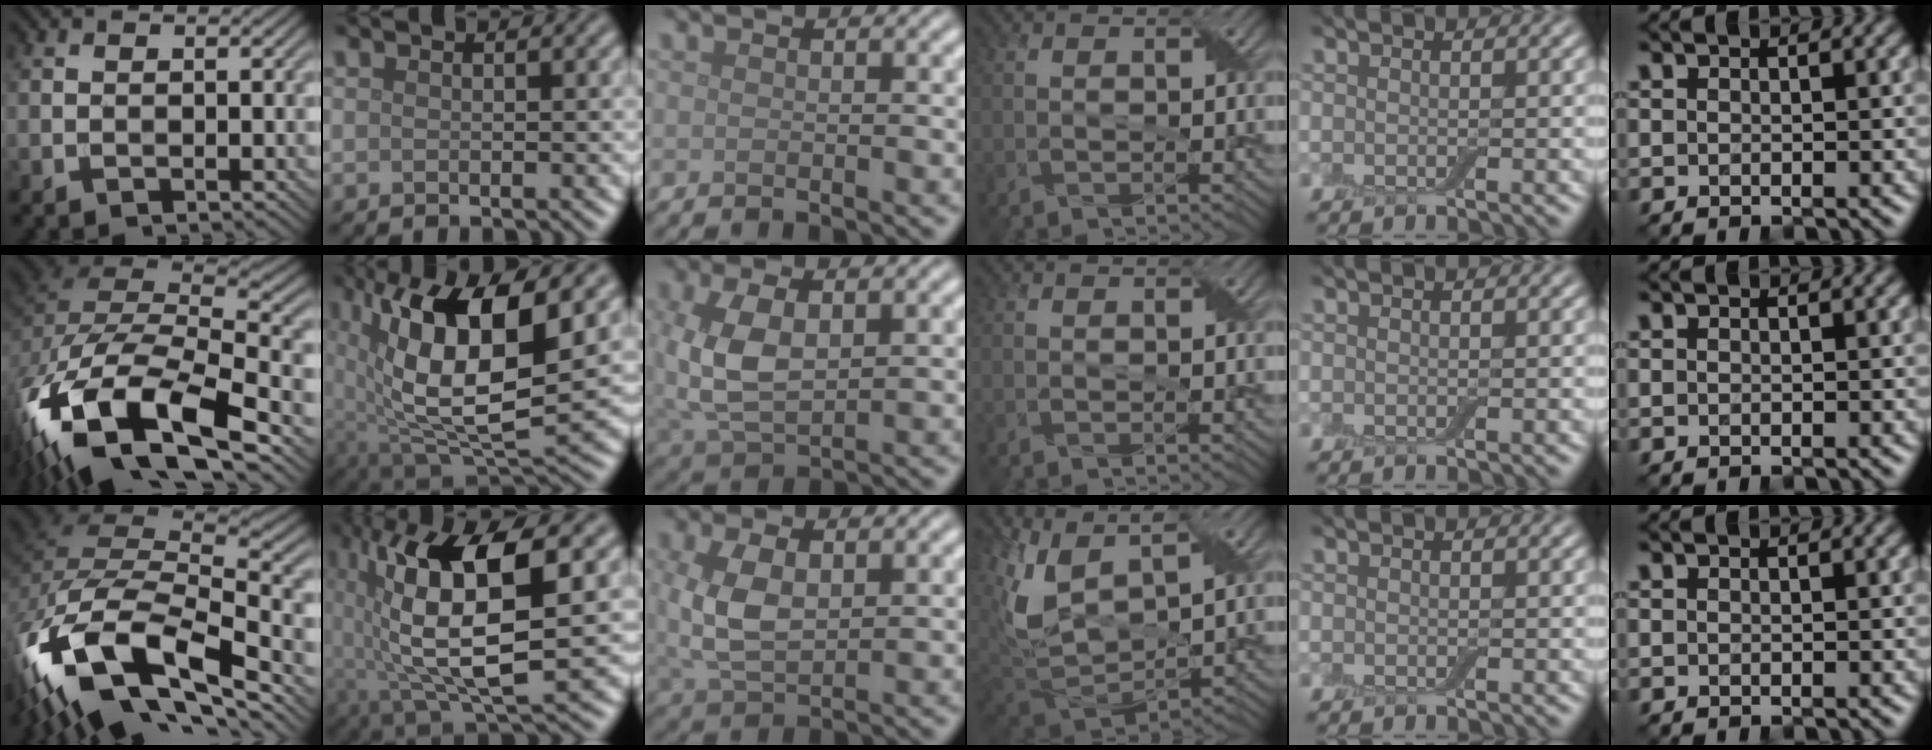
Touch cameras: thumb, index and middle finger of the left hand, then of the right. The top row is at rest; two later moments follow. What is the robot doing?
{"motion": "wrap", "object": "adhesive wrap"}